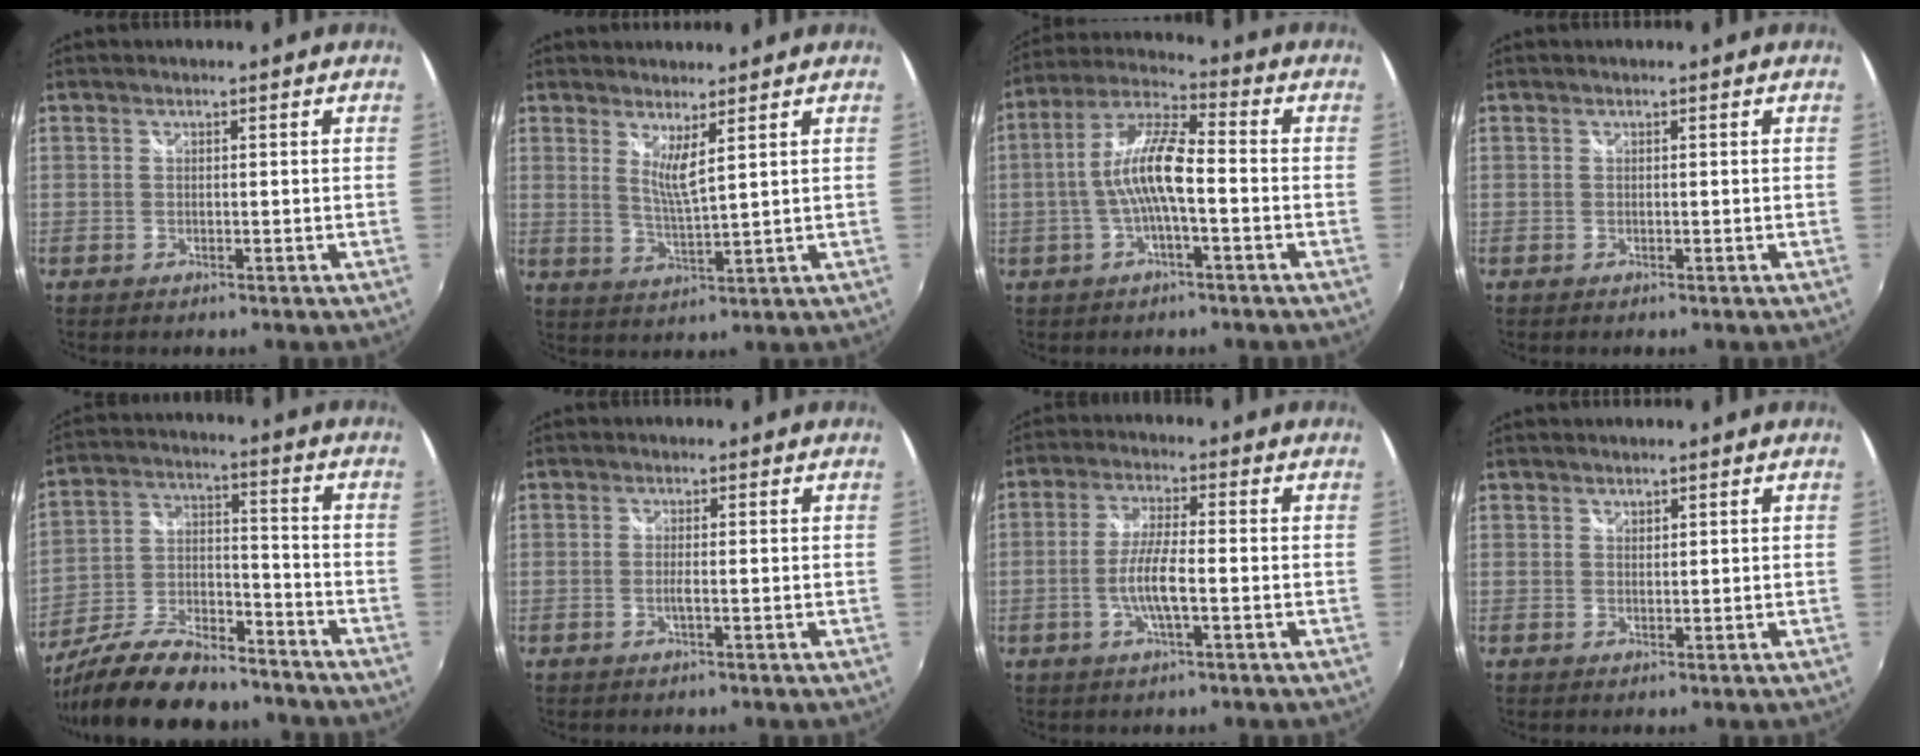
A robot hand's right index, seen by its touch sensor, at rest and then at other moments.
{"total": 4.3, "force": [2.7, 0.0, 3.3], "torque": [-0.060, -0.013, 0.043]}
{"total": 10.3, "force": [-1.8, 2.1, 9.9], "torque": [-0.205, 0.013, -0.035]}
{"total": 0.0}
{"total": 20.0, "force": [-15.8, 6.8, 10.2], "torque": [-0.203, -0.012, -0.257]}
{"total": 1.3, "force": [-0.5, -0.2, 1.2], "torque": [-0.022, -0.001, -0.010]}
{"total": 6.5, "force": [-1.8, 0.9, 6.2], "torque": [-0.125, -0.002, -0.035]}
{"total": 0.9, "force": [0.8, 0.3, 0.0], "torque": [0.000, 0.001, 0.014]}